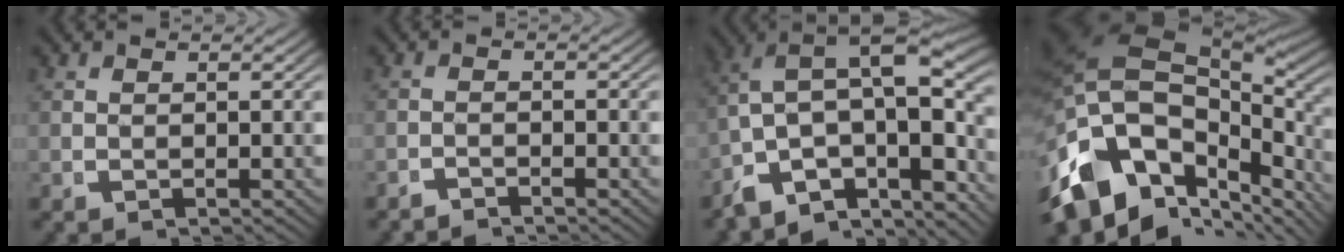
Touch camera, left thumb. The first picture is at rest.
{"total": 1.6, "force": [-1.6, 0.2, 0.0], "torque": [0.007, -0.001, -0.034]}
{"total": 16.6, "force": [-3.4, 12.2, 10.8], "torque": [-0.233, -0.074, -0.041]}
{"total": 22.2, "force": [-1.2, 15.8, 15.5], "torque": [-0.315, -0.039, -0.010]}